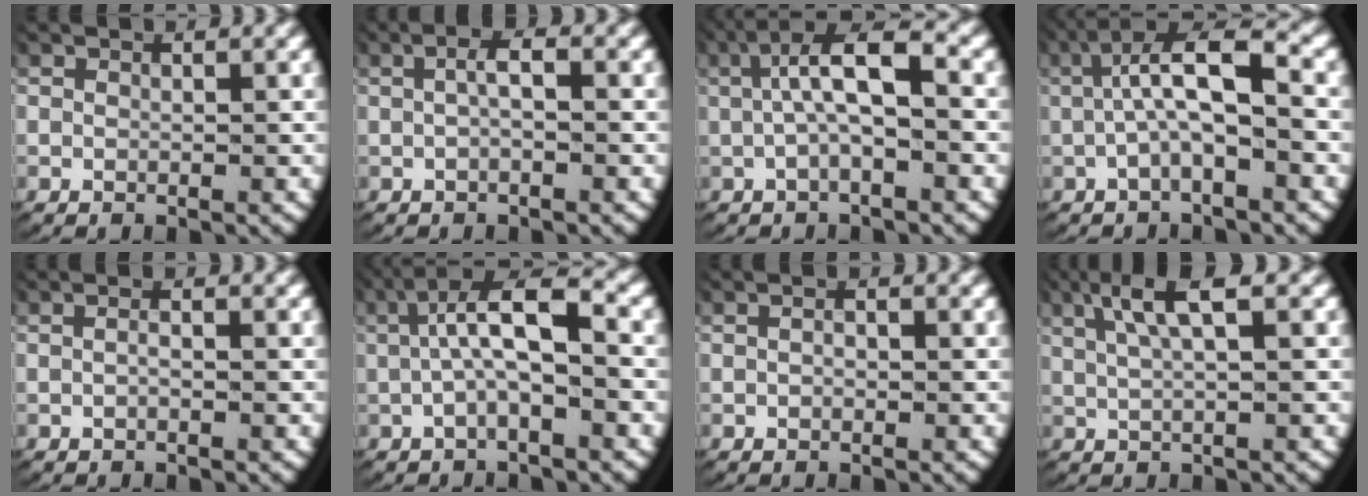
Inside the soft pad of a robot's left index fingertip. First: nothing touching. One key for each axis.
{"total": 1.9, "fx": 0.1, "fy": 0.5, "fz": 1.8, "tx": -0.034, "ty": 0.005, "tz": 0.000}
{"total": 4.9, "fx": 0.0, "fy": 1.9, "fz": 4.5, "tx": -0.083, "ty": 0.007, "tz": -0.002}
{"total": 6.1, "fx": 0.0, "fy": 2.6, "fz": 5.5, "tx": -0.095, "ty": 0.005, "tz": -0.002}
{"total": 0.8, "fx": -0.3, "fy": 0.2, "fz": 0.7, "tx": -0.016, "ty": -0.002, "tz": -0.004}
{"total": 5.6, "fx": 0.0, "fy": 2.3, "fz": 5.1, "tx": -0.088, "ty": 0.005, "tz": -0.001}
{"total": 0.7, "fx": -0.2, "fy": 0.4, "fz": 0.6, "tx": -0.014, "ty": -0.004, "tz": -0.002}
{"total": 5.2, "fx": 2.7, "fy": 1.2, "fz": 4.3, "tx": -0.073, "ty": 0.017, "tz": 0.040}